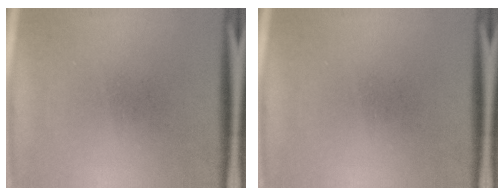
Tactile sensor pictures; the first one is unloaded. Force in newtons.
{"total": 0.0}